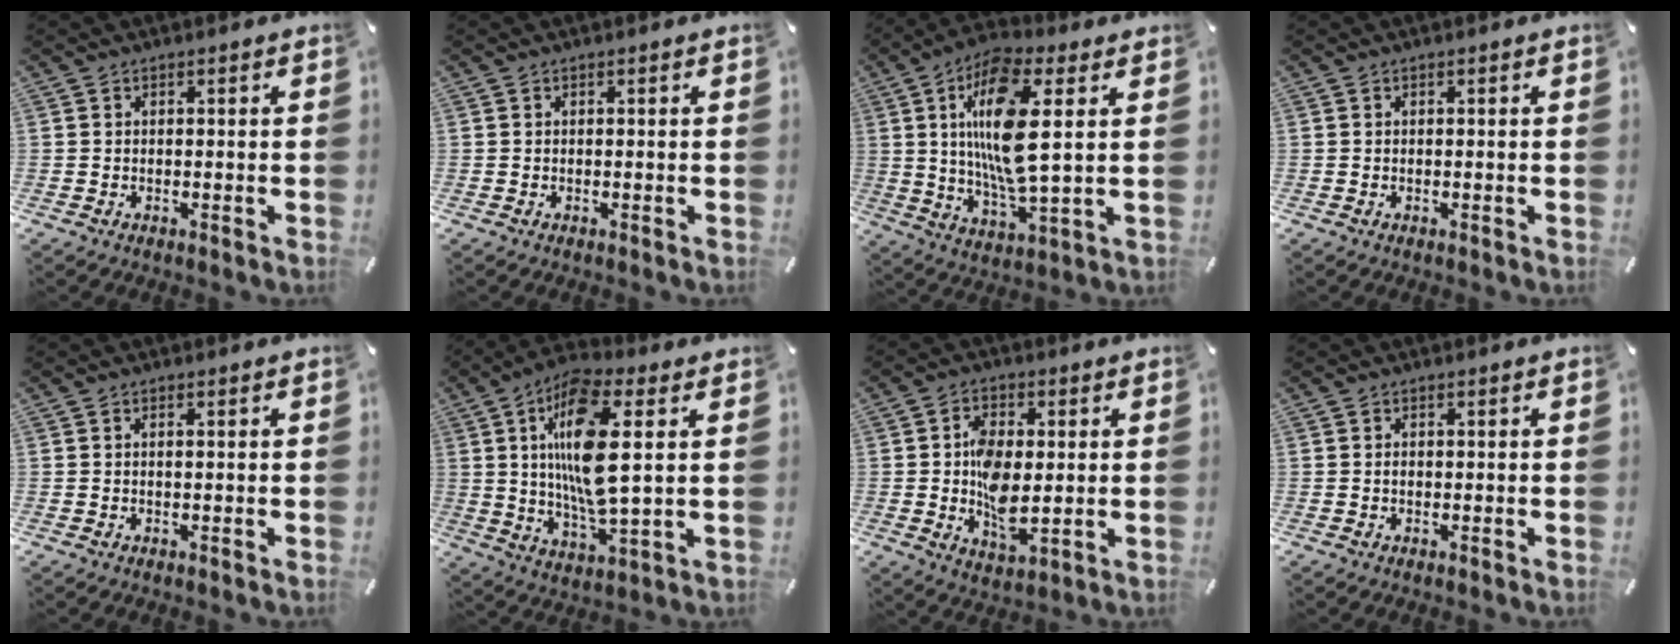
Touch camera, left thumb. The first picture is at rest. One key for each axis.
{"total": 0.0}
{"total": 16.9, "fx": 3.9, "fy": 5.5, "fz": 15.5, "tx": -0.313, "ty": -0.013, "tz": 0.057}
{"total": 0.0}
{"total": 0.5, "fx": 0.0, "fy": 0.0, "fz": 0.5, "tx": -0.009, "ty": 0.000, "tz": 0.000}
{"total": 17.0, "fx": 3.6, "fy": 5.6, "fz": 15.6, "tx": -0.328, "ty": -0.011, "tz": 0.051}
{"total": 9.3, "fx": 0.0, "fy": 5.5, "fz": 7.5, "tx": -0.134, "ty": 0.002, "tz": -0.002}
{"total": 0.6, "fx": 0.0, "fy": 0.4, "fz": 0.5, "tx": -0.012, "ty": 0.000, "tz": -0.001}